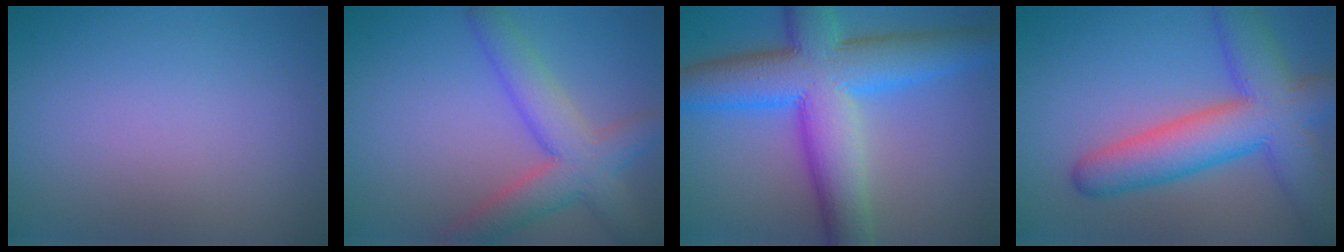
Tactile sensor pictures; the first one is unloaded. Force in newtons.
{"total": 6.2, "press": 6.2, "slide": 0.4}
{"total": 11.9, "press": 11.9, "slide": 0.2}
{"total": 9.3, "press": 9.3, "slide": 0.4}